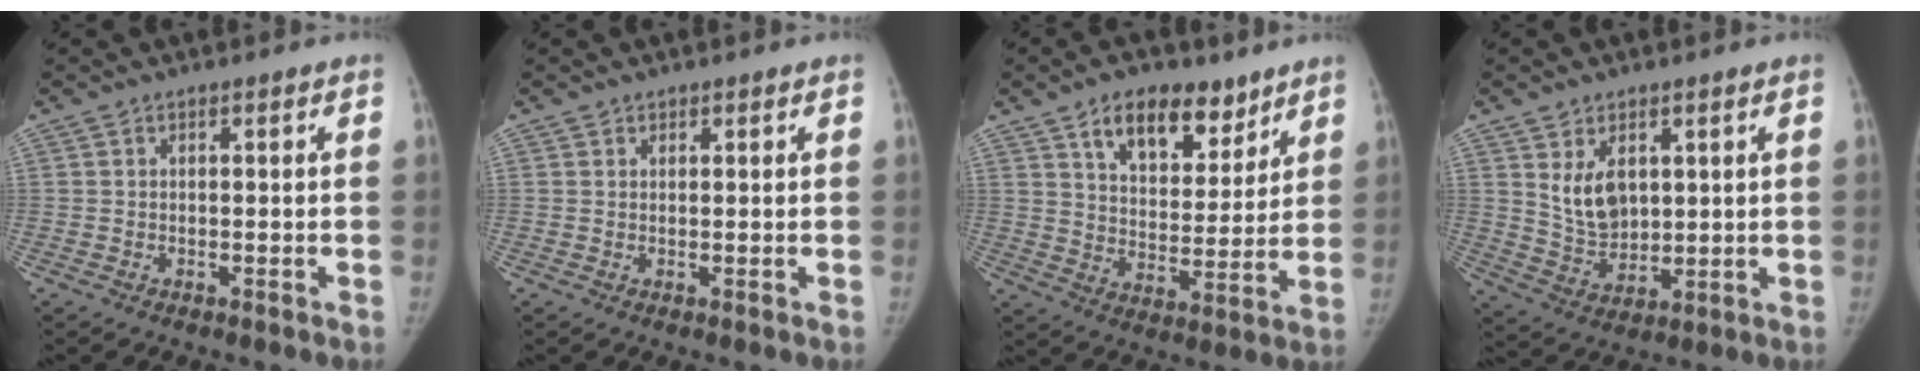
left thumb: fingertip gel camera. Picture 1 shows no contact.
{"total": 0.7, "force": [0.5, 0.4, 0.0], "torque": [0.005, -0.003, 0.006]}
{"total": 13.6, "force": [8.6, 7.5, 7.4], "torque": [-0.075, -0.049, 0.143]}
{"total": 7.9, "force": [2.8, 5.2, 5.2], "torque": [-0.071, -0.025, 0.067]}